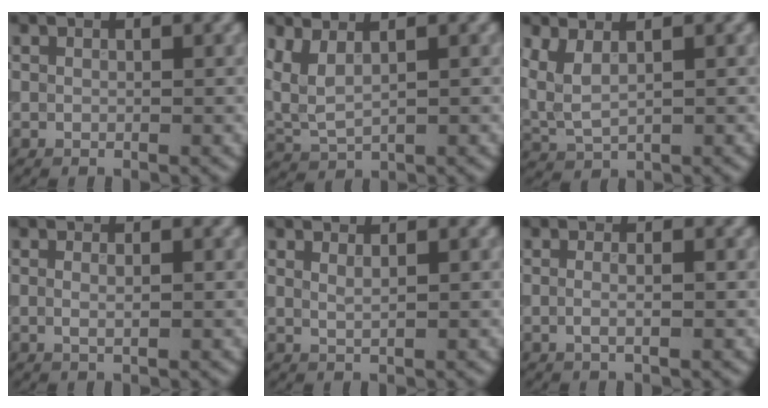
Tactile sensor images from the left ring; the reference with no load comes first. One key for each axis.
{"total": 3.6, "fx": 1.8, "fy": 1.5, "fz": 2.7, "tx": -0.072, "ty": 0.003, "tz": 0.045}
{"total": 3.2, "fx": 1.4, "fy": 1.4, "fz": 2.6, "tx": -0.067, "ty": 0.002, "tz": 0.035}
{"total": 1.1, "fx": 0.1, "fy": 0.3, "fz": 1.0, "tx": -0.017, "ty": -0.003, "tz": 0.002}
{"total": 1.0, "fx": 0.6, "fy": 0.4, "fz": 0.7, "tx": -0.007, "ty": -0.001, "tz": 0.010}
{"total": 1.5, "fx": -0.1, "fy": 0.4, "fz": 1.4, "tx": -0.018, "ty": -0.014, "tz": -0.005}